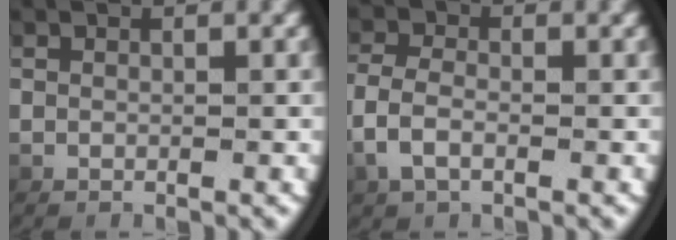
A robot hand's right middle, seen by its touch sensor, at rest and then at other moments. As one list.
[{"total": 2.5, "force": [-0.8, 1.6, 1.7], "torque": [-0.050, -0.001, -0.011]}]